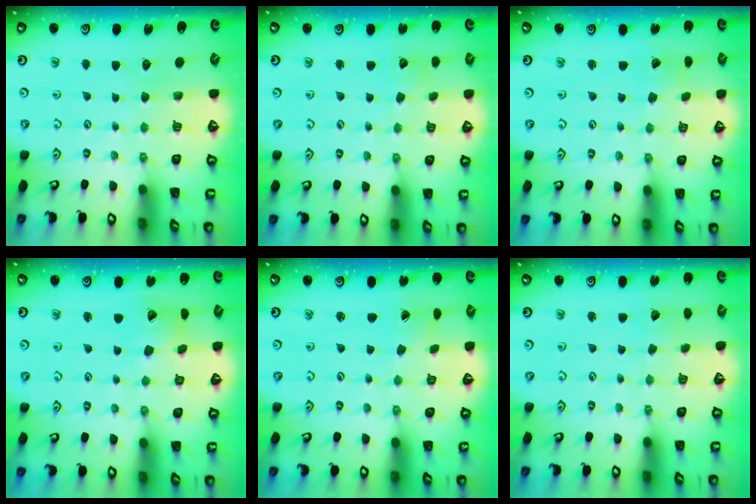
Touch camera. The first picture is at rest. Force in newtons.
{"total": 2.9, "press": 2.9, "slide": 0.3}
{"total": 2.1, "press": 2.1, "slide": 0.3}
{"total": 8.7, "press": 8.7, "slide": 1.0}
{"total": 0.8, "press": 0.8, "slide": 0.0}
{"total": 3.4, "press": 3.4, "slide": 0.2}